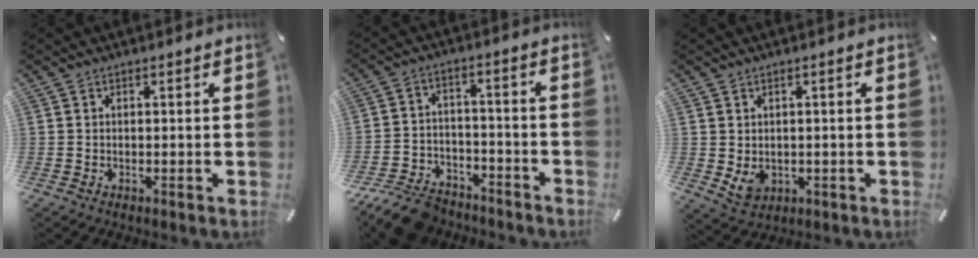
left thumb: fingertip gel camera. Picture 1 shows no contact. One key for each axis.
{"total": 11.0, "fx": -8.8, "fy": 5.2, "fz": 4.0, "tx": -0.061, "ty": 0.056, "tz": -0.161}
{"total": 4.0, "fx": 0.3, "fy": 3.4, "fz": 2.0, "tx": -0.032, "ty": -0.007, "tz": 0.003}